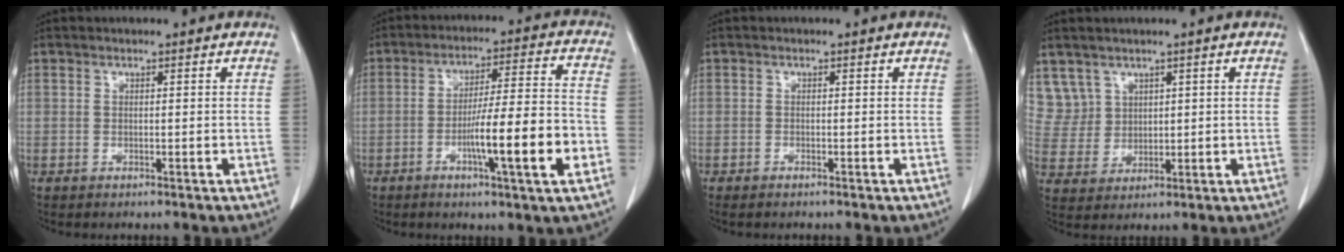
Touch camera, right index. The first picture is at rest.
{"total": 13.1, "force": [-4.3, 0.2, 12.3], "torque": [-0.199, -0.001, -0.068]}
{"total": 0.8, "force": [-0.7, 0.1, 0.4], "torque": [-0.010, -0.002, -0.010]}
{"total": 6.0, "force": [3.6, 4.8, -0.3], "torque": [0.008, 0.011, 0.083]}